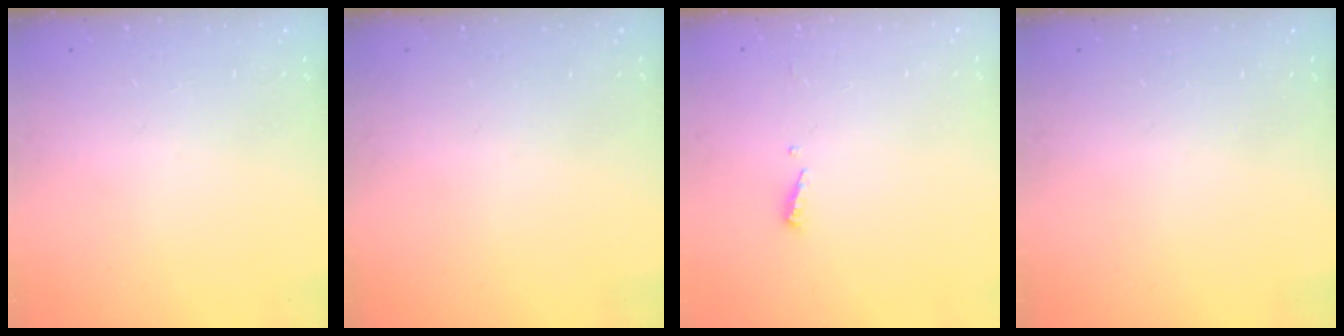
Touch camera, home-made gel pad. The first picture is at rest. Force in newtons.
{"total": 0.0}
{"total": 3.7, "press": 3.6, "slide": 0.5}
{"total": 0.0}